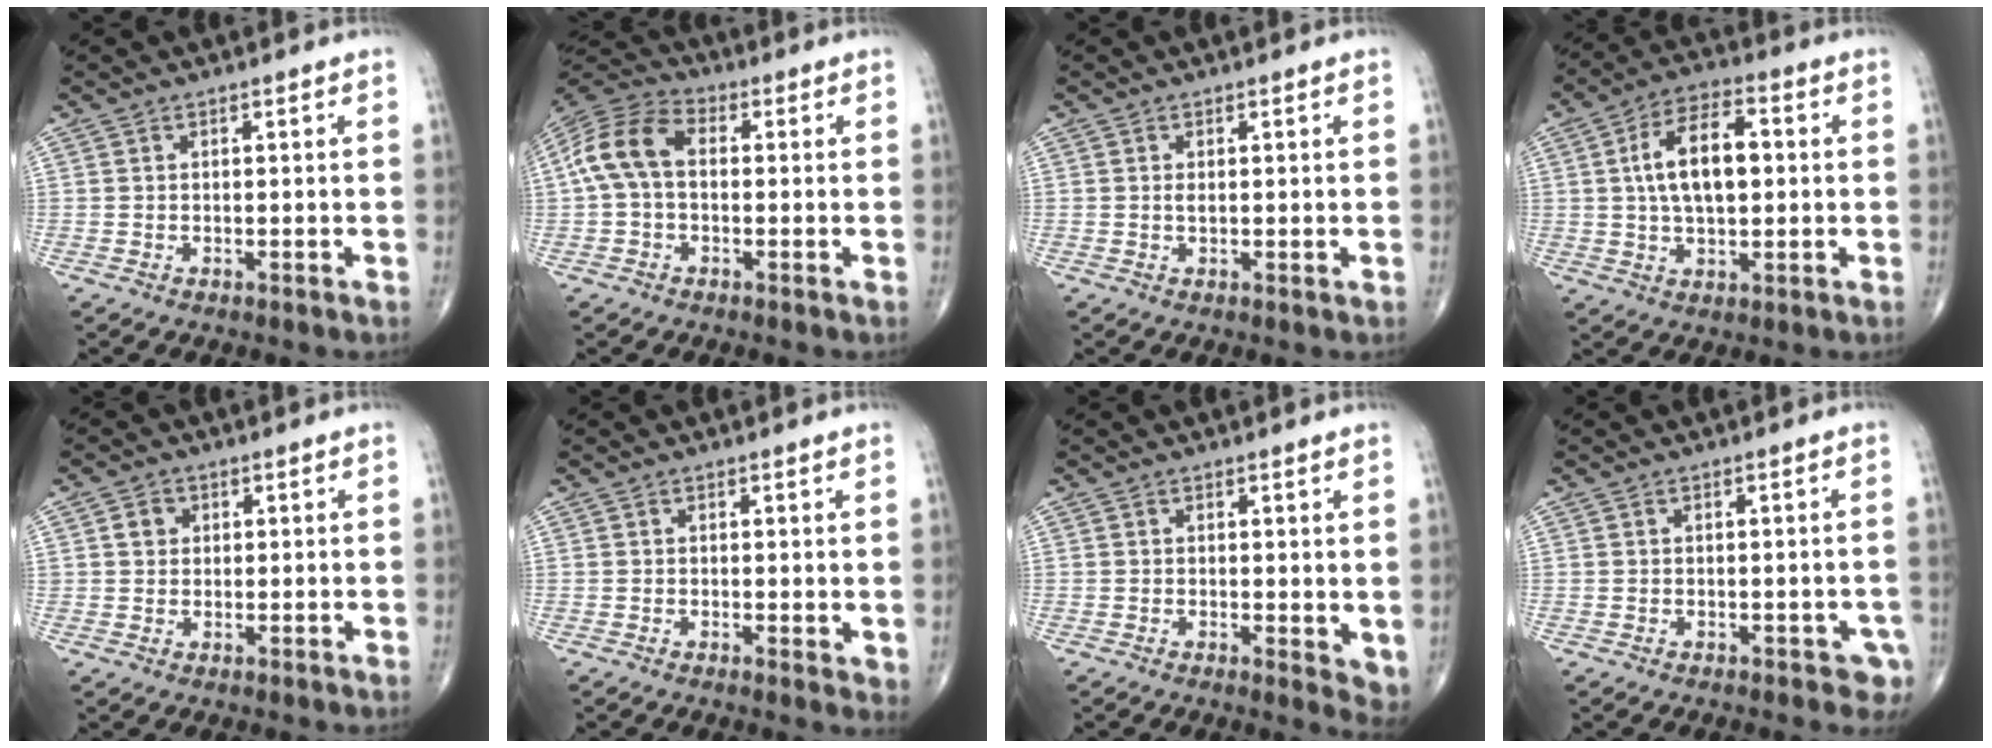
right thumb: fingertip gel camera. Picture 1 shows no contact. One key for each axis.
{"total": 10.7, "fx": 0.4, "fy": 6.9, "fz": 8.1, "tx": -0.164, "ty": 0.032, "tz": -0.003}
{"total": 1.2, "fx": 0.2, "fy": 0.5, "fz": 1.1, "tx": -0.022, "ty": -0.003, "tz": 0.003}
{"total": 12.4, "fx": 1.4, "fy": 6.4, "fz": 10.5, "tx": -0.173, "ty": 0.016, "tz": 0.021}
{"total": 2.8, "fx": 0.8, "fy": 2.5, "fz": 1.1, "tx": -0.004, "ty": 0.000, "tz": 0.010}
{"total": 2.1, "fx": 0.3, "fy": 0.8, "fz": 1.9, "tx": -0.030, "ty": -0.009, "tz": 0.000}
{"total": 4.0, "fx": 0.3, "fy": 1.6, "fz": 3.7, "tx": -0.045, "ty": -0.013, "tz": 0.003}
{"total": 3.5, "fx": -1.5, "fy": 1.9, "fz": 2.5, "tx": -0.010, "ty": 0.004, "tz": -0.017}